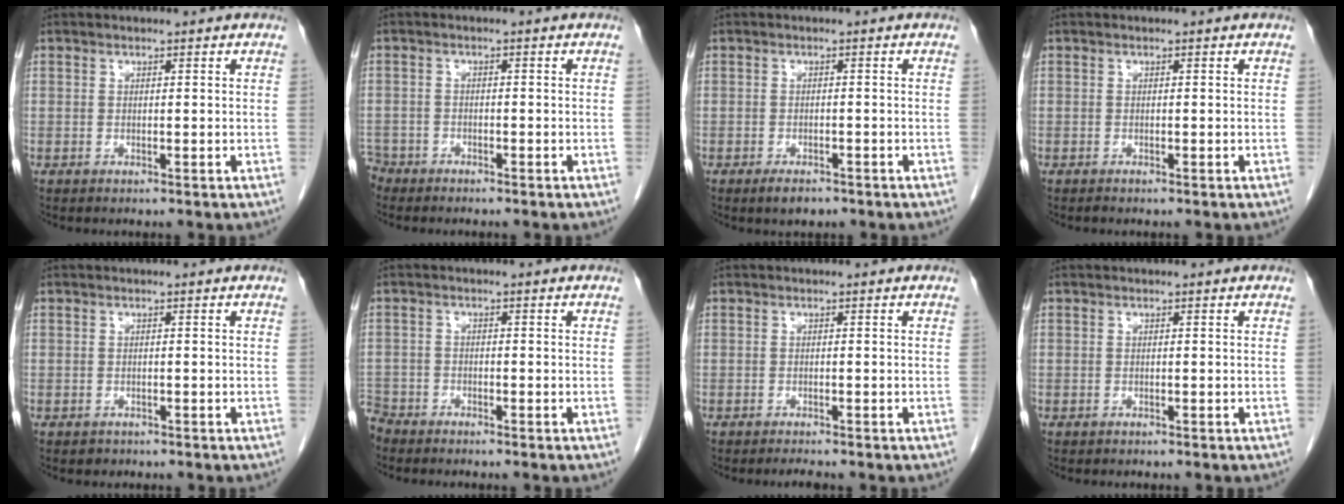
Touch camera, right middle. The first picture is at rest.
{"total": 3.5, "force": [-3.1, 1.6, -0.1], "torque": [-0.002, 0.000, -0.062]}
{"total": 2.5, "force": [-1.8, 1.0, 1.5], "torque": [-0.029, -0.003, -0.024]}
{"total": 0.0}
{"total": 0.8, "force": [-0.6, 0.5, 0.0], "torque": [-0.006, 0.001, -0.007]}
{"total": 3.8, "force": [-3.6, 1.3, 0.1], "torque": [-0.001, -0.006, -0.073]}
{"total": 1.3, "force": [-1.3, -0.1, 0.4], "torque": [-0.009, -0.003, -0.018]}
{"total": 0.0}